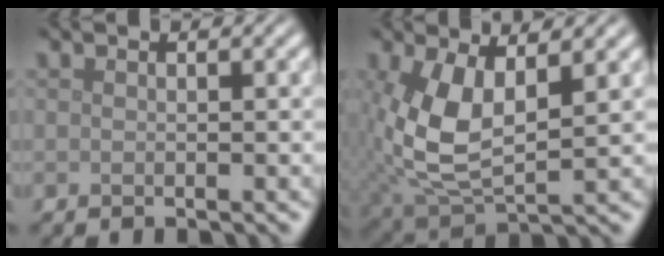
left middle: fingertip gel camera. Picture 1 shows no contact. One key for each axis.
{"total": 7.1, "fx": 1.0, "fy": 3.6, "fz": 6.0, "tx": -0.146, "ty": -0.004, "tz": 0.023}